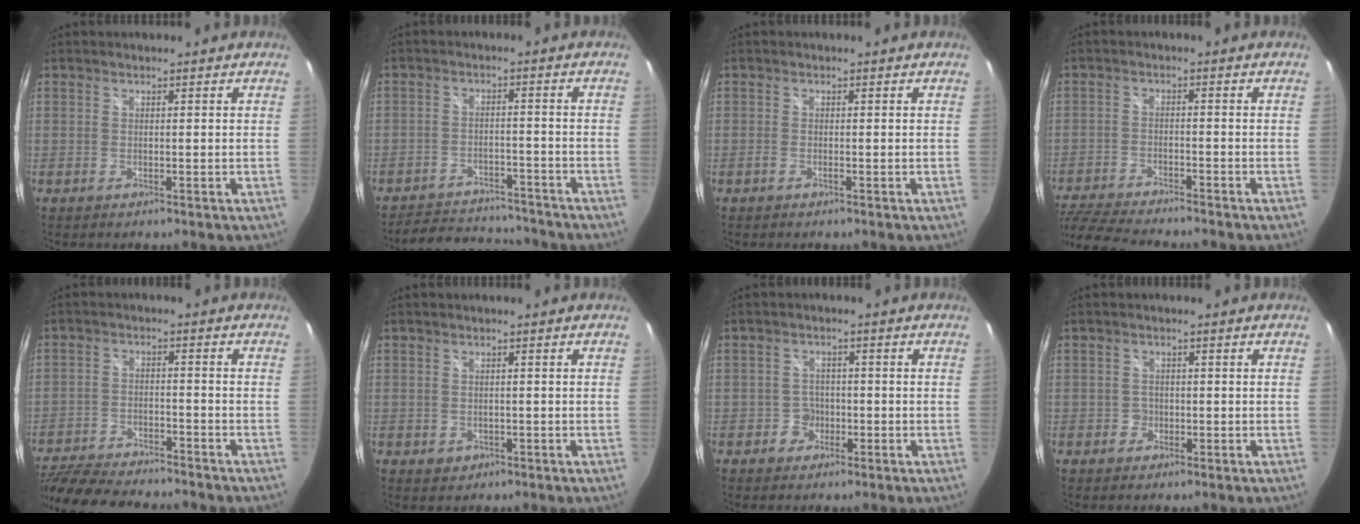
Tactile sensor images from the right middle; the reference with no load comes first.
{"total": 12.2, "force": [-11.0, 4.0, 3.4], "torque": [-0.085, 0.021, -0.147]}
{"total": 0.6, "force": [-0.5, 0.1, 0.3], "torque": [-0.006, -0.001, -0.011]}
{"total": 12.5, "force": [-11.2, 1.8, 5.4], "torque": [-0.135, -0.025, -0.191]}
{"total": 17.9, "force": [-15.3, 4.3, 8.2], "torque": [-0.184, -0.029, -0.245]}
{"total": 2.2, "force": [-0.8, 1.8, 0.9], "torque": [-0.017, -0.001, -0.007]}
{"total": 3.2, "force": [-1.5, 2.8, 0.2], "torque": [-0.003, 0.010, -0.027]}
{"total": 2.0, "force": [-0.9, 1.7, 0.2], "torque": [-0.004, 0.002, -0.014]}